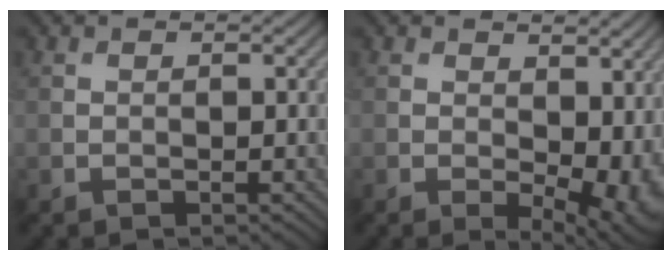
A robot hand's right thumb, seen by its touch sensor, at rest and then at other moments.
{"total": 9.2, "force": [0.2, 5.5, 7.4], "torque": [-0.096, -0.021, 0.027]}